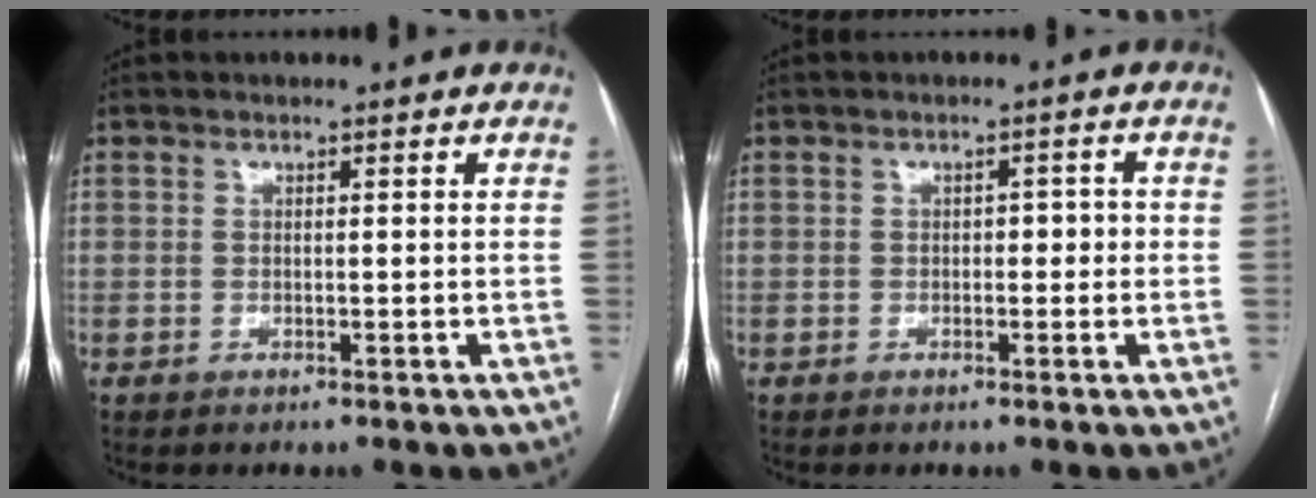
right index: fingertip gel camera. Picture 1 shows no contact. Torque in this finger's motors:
{"motor_torque": [0.18, -0.04, 0.20, 0.02]}